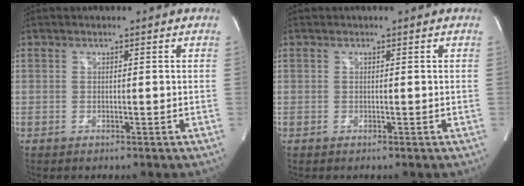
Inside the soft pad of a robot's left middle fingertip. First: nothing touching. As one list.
[{"total": 0.0}]